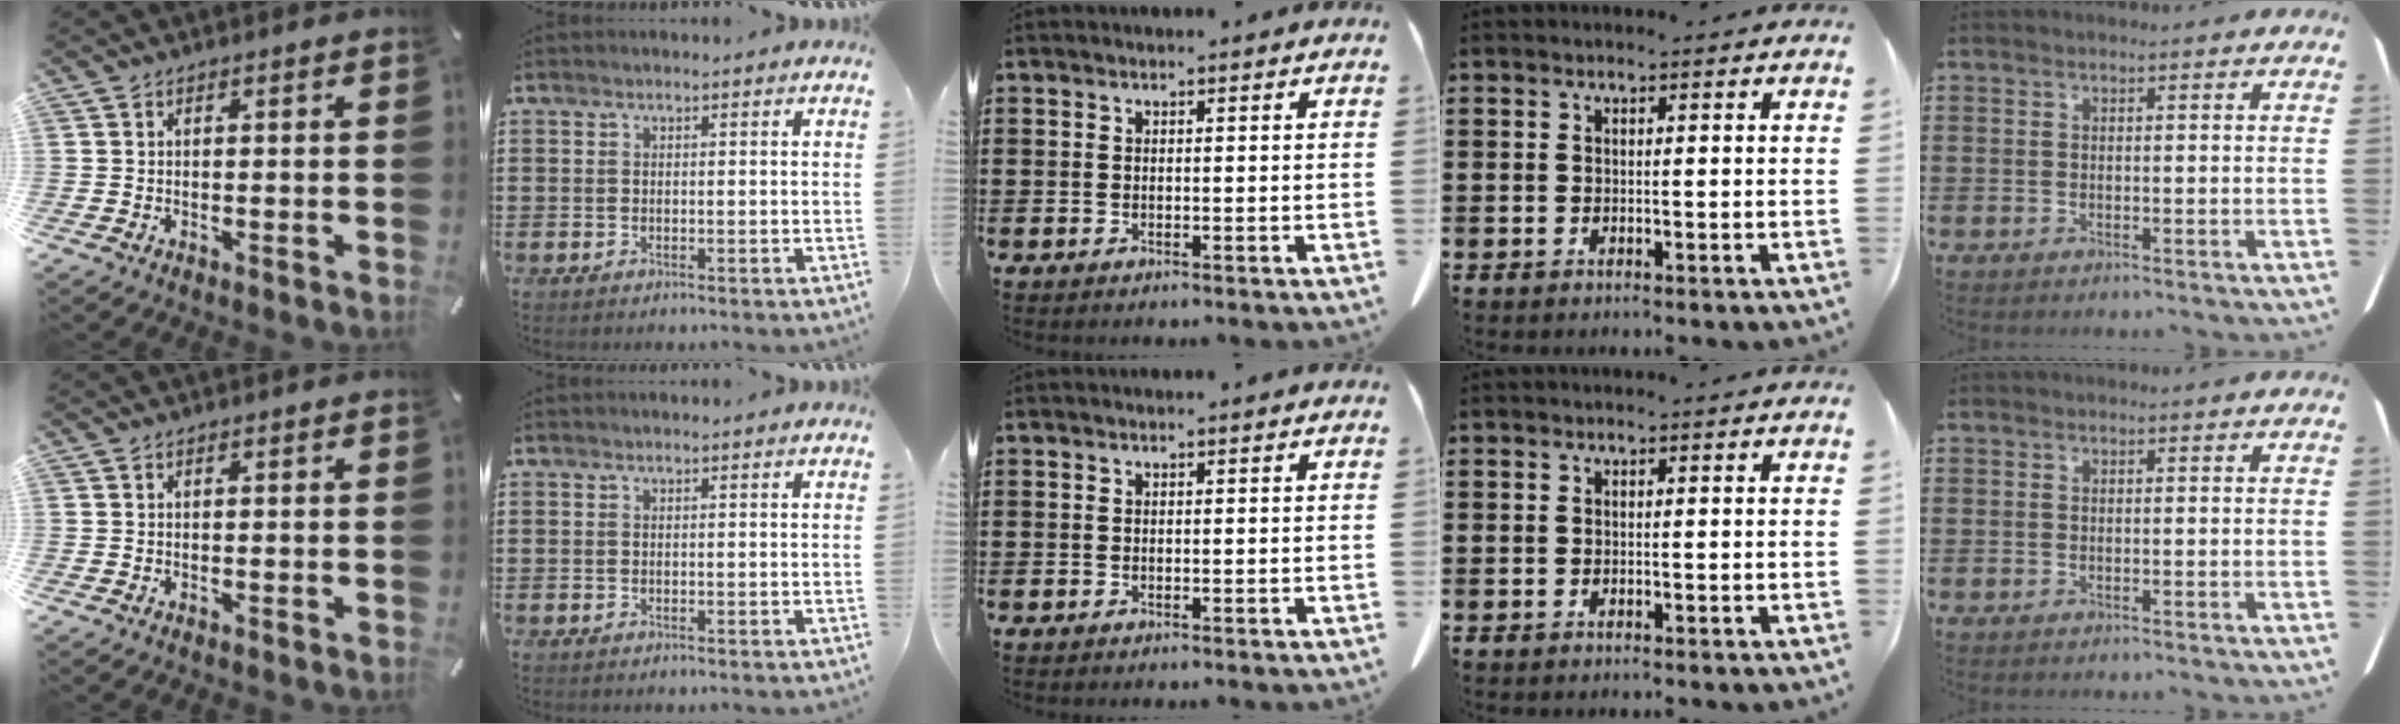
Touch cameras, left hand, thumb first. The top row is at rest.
{}